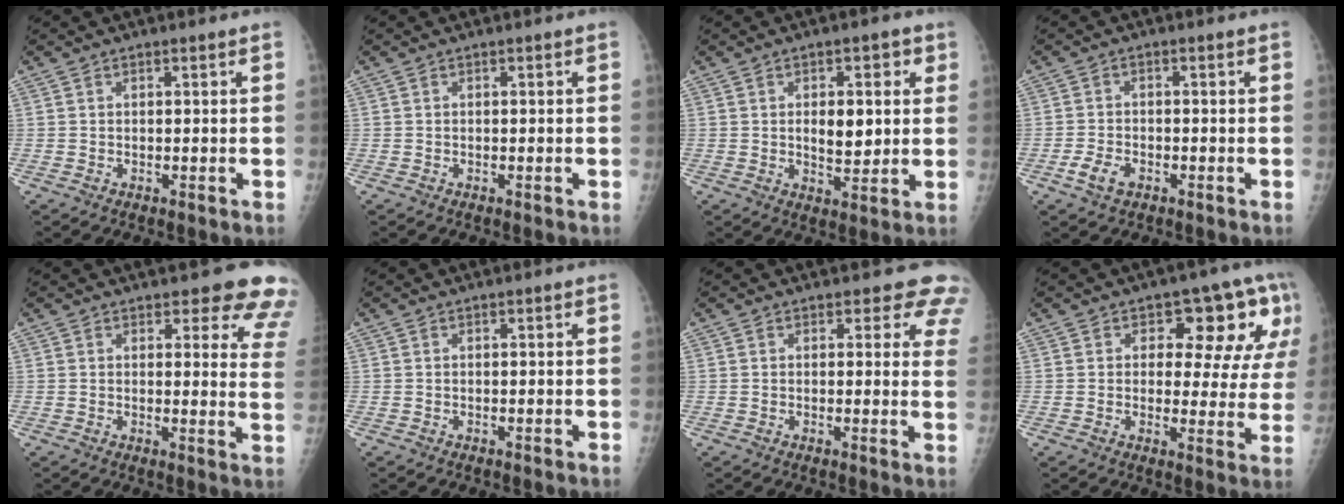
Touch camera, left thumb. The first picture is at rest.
{"total": 0.0}
{"total": 8.4, "force": [1.9, 4.8, 6.7], "torque": [-0.060, -0.011, 0.030]}
{"total": 3.7, "force": [-1.9, 2.3, 2.1], "torque": [-0.033, 0.007, -0.037]}
{"total": 12.3, "force": [10.4, 4.3, 5.1], "torque": [0.001, -0.060, 0.087]}
{"total": 0.0}
{"total": 7.2, "force": [6.1, 3.3, 1.8], "torque": [0.032, -0.025, 0.040]}
{"total": 13.4, "force": [5.4, 6.7, 10.3], "torque": [-0.077, -0.015, 0.064]}